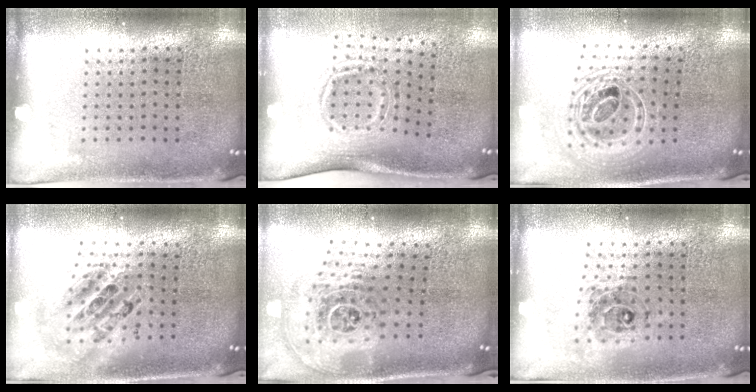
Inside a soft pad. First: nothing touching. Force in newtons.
{"total": 1.9, "press": 1.3, "slide": 1.4}
{"total": 2.4, "press": 1.8, "slide": 1.6}
{"total": 2.1, "press": 1.6, "slide": 1.4}
{"total": 2.6, "press": 1.8, "slide": 1.9}
{"total": 0.8, "press": 0.8, "slide": 0.2}